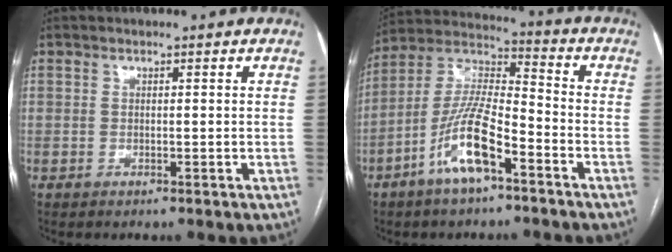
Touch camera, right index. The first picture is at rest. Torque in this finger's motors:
{"motor_torque": [0.74, -0.64, 0.08, 0.00]}